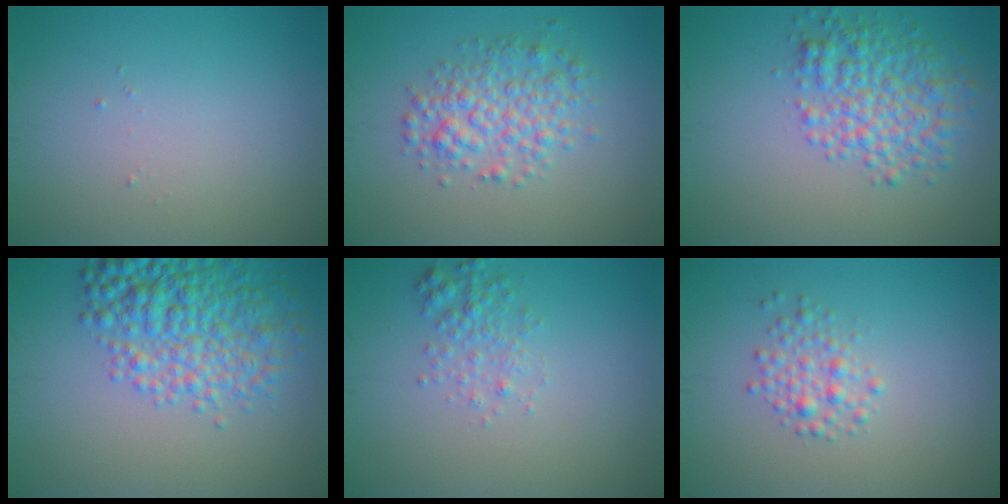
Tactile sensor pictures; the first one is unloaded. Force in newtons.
{"total": 3.8, "press": 3.8, "slide": 0.1}
{"total": 5.2, "press": 5.2, "slide": 0.0}
{"total": 6.8, "press": 6.8, "slide": 0.2}
{"total": 2.0, "press": 2.0, "slide": 0.1}
{"total": 2.0, "press": 2.0, "slide": 0.1}